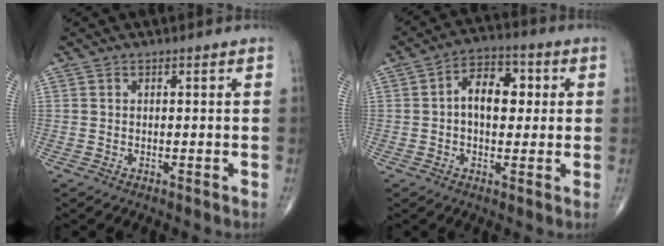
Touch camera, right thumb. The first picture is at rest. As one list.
[{"total": 8.8, "force": [1.0, 5.6, 6.8], "torque": [-0.081, 0.019, 0.008]}]